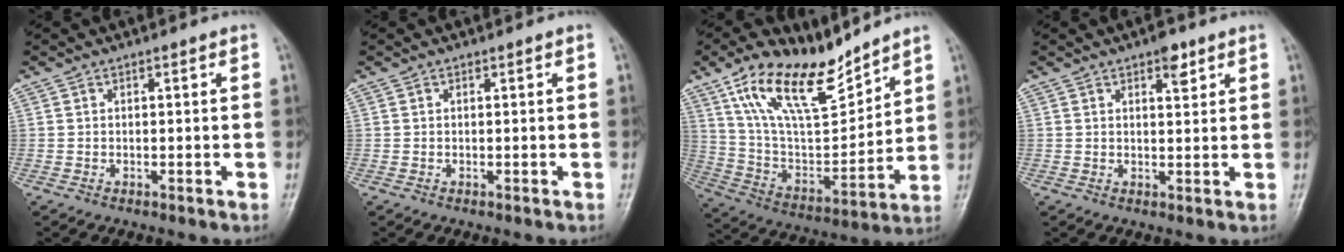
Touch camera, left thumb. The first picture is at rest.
{"total": 0.0}
{"total": 18.7, "force": [13.4, 7.0, 11.1], "torque": [-0.162, -0.063, 0.254]}
{"total": 3.4, "force": [2.1, 1.4, 2.2], "torque": [-0.021, -0.010, 0.029]}